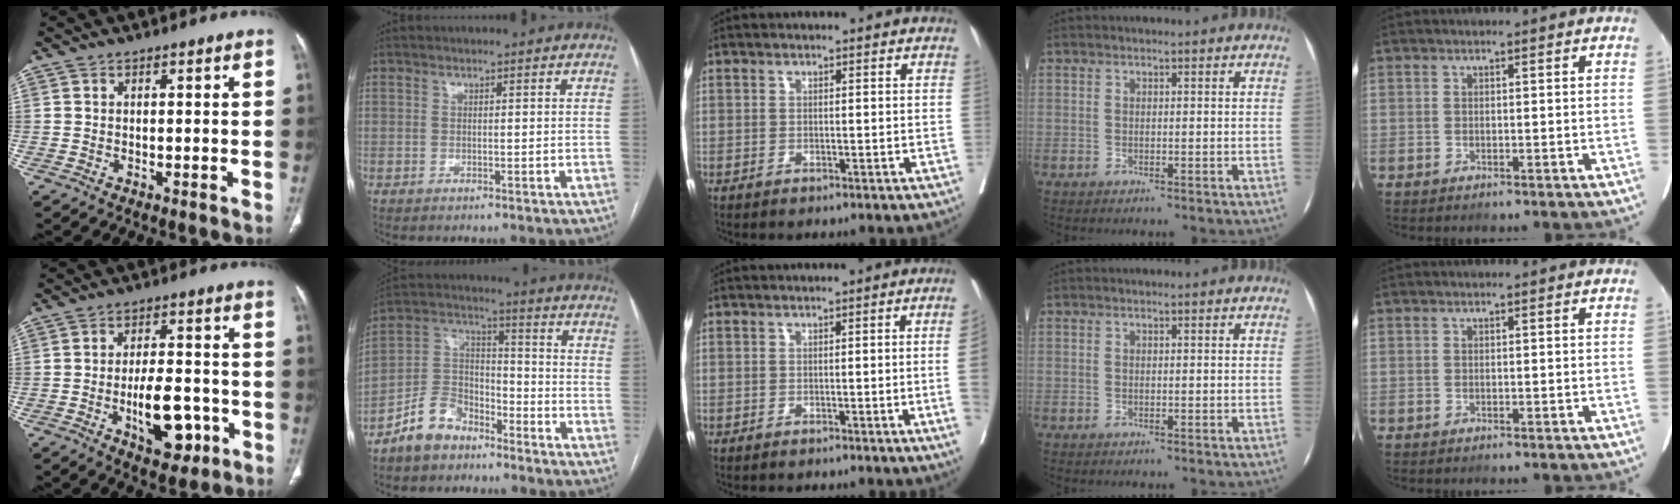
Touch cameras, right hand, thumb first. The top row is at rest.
{"thumb": {"total": 11.3, "force": [-3.8, 5.6, 9.0], "torque": [-0.121, 0.019, -0.053]}, "index": {"total": 9.4, "force": [-6.9, 5.5, 3.4], "torque": [-0.072, 0.025, -0.132]}, "middle": {"total": 3.7, "force": [-0.5, -0.5, 3.6], "torque": [-0.043, 0.004, -0.006]}}